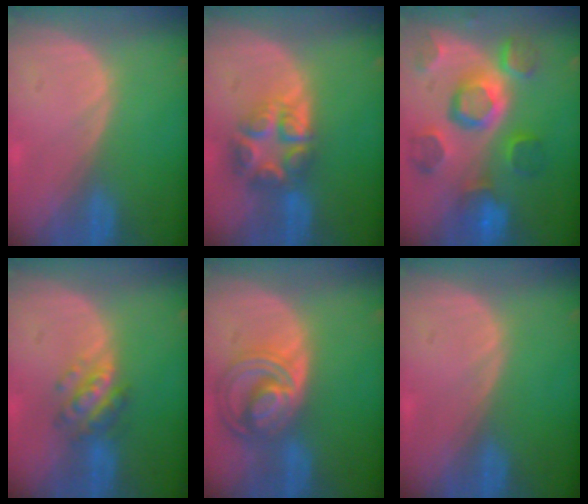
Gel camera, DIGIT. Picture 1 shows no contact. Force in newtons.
{"total": 8.0, "press": 6.9, "slide": 4.0}
{"total": 11.9, "press": 10.3, "slide": 6.0}
{"total": 5.7, "press": 5.1, "slide": 2.6}
{"total": 8.7, "press": 7.5, "slide": 4.4}
{"total": 0.0}